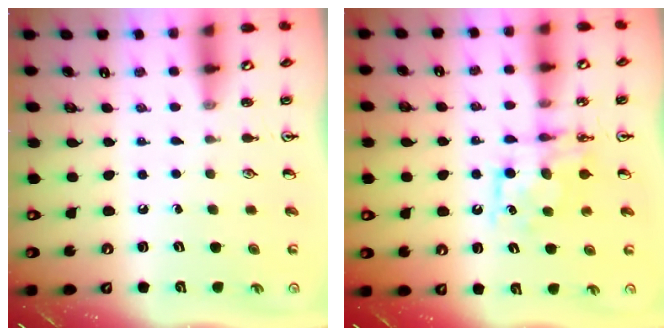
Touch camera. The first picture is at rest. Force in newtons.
{"total": 7.7, "press": 7.7, "slide": 0.4}